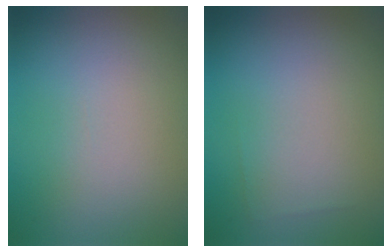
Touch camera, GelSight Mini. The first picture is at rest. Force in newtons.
{"total": 0.0}